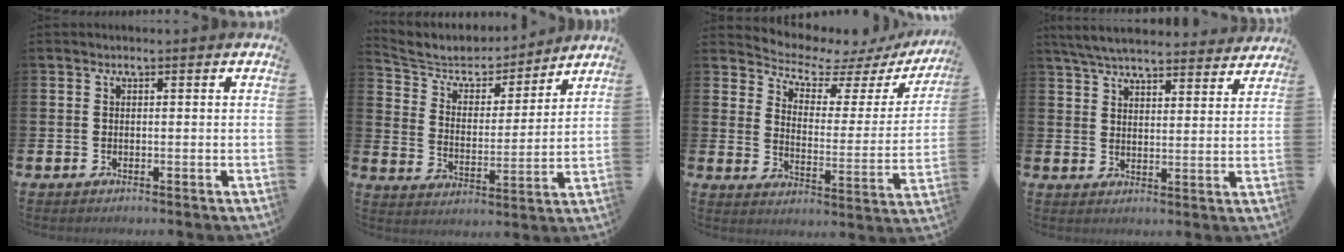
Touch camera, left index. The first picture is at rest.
{"total": 6.2, "force": [5.7, 2.3, 0.7], "torque": [-0.054, -0.043, 0.096]}
{"total": 5.3, "force": [4.8, 1.9, 1.3], "torque": [-0.051, -0.043, 0.075]}
{"total": 6.3, "force": [6.1, 1.0, 1.4], "torque": [-0.043, -0.035, 0.108]}